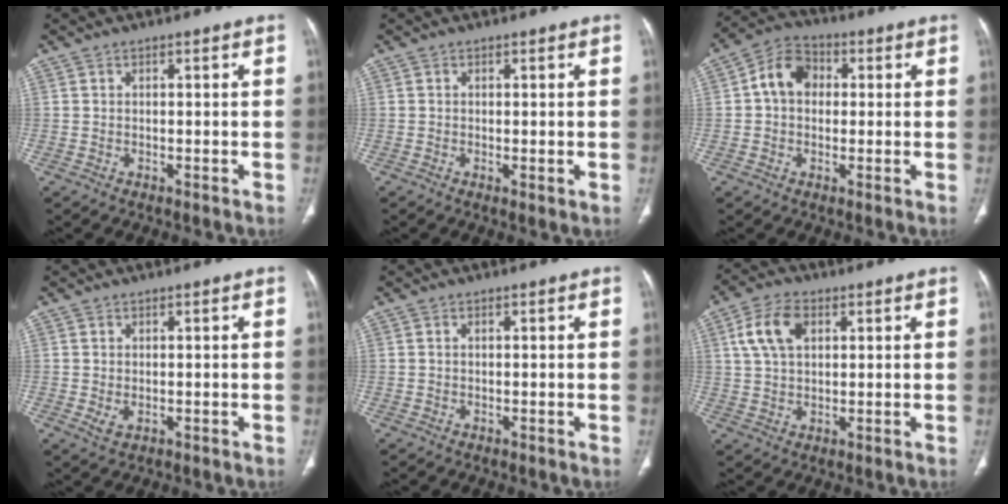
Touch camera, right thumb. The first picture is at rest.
{"total": 1.0, "force": [-0.2, 0.2, 1.0], "torque": [-0.020, -0.006, -0.004]}
{"total": 7.9, "force": [0.9, 6.1, 4.9], "torque": [-0.069, 0.021, 0.006]}
{"total": 1.8, "force": [-0.2, 1.2, 1.3], "torque": [-0.025, -0.005, 0.002]}
{"total": 0.0}
{"total": 8.2, "force": [2.8, 5.0, 5.8], "torque": [-0.109, 0.006, 0.053]}